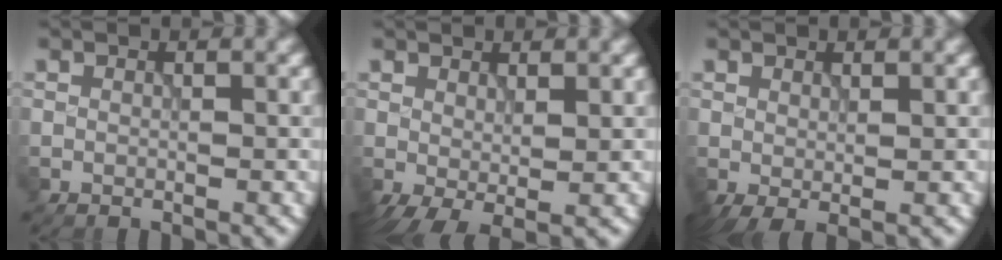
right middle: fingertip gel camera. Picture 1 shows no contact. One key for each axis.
{"total": 2.9, "fx": -0.3, "fy": 1.1, "fz": 2.6, "tx": -0.054, "ty": -0.004, "tz": -0.003}
{"total": 1.3, "fx": 0.2, "fy": 0.5, "fz": 1.2, "tx": -0.028, "ty": -0.001, "tz": 0.005}